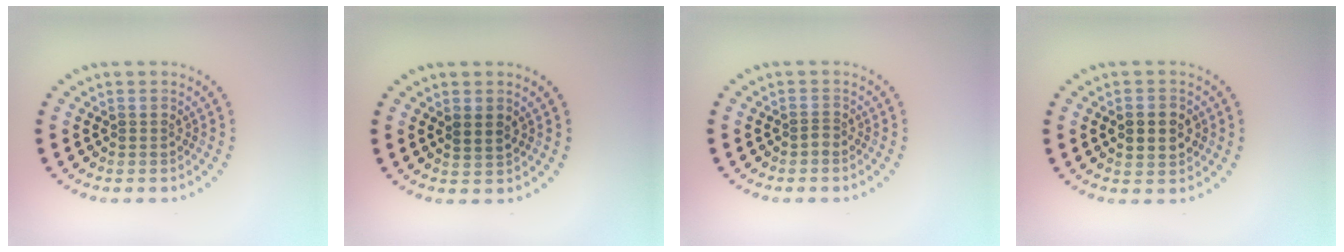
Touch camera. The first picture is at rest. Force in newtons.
{"total": 1.5, "press": 1.4, "slide": 0.7}
{"total": 0.9, "press": 0.5, "slide": 0.7}
{"total": 3.1, "press": 3.1, "slide": 0.1}